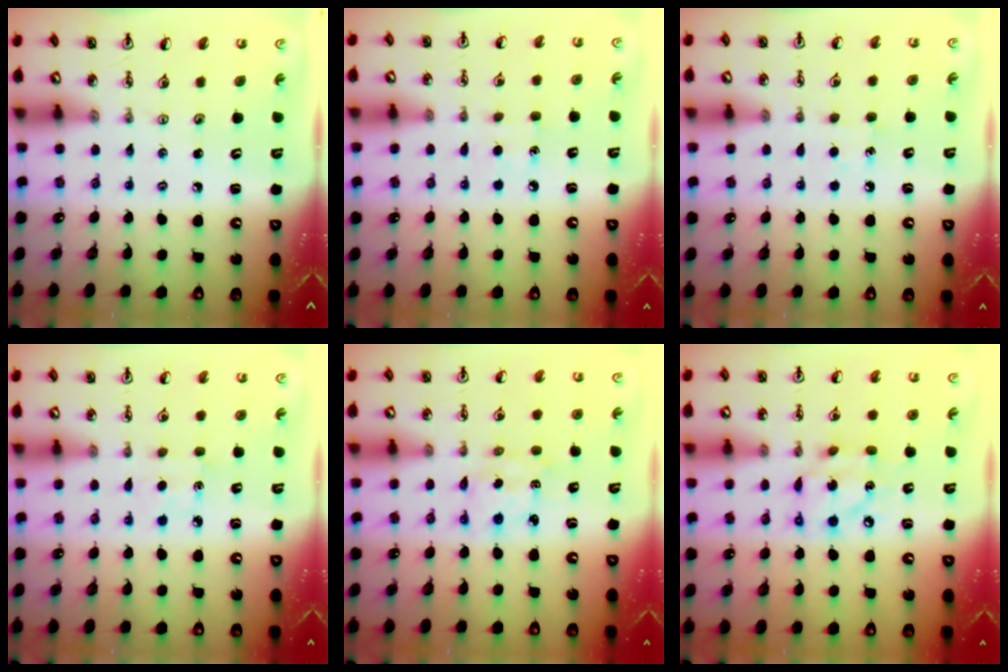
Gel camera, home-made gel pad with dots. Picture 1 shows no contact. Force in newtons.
{"total": 4.0, "press": 4.0, "slide": 0.4}
{"total": 5.2, "press": 5.1, "slide": 0.7}
{"total": 3.5, "press": 3.4, "slide": 0.5}
{"total": 2.3, "press": 2.3, "slide": 0.4}
{"total": 10.6, "press": 10.6, "slide": 0.6}